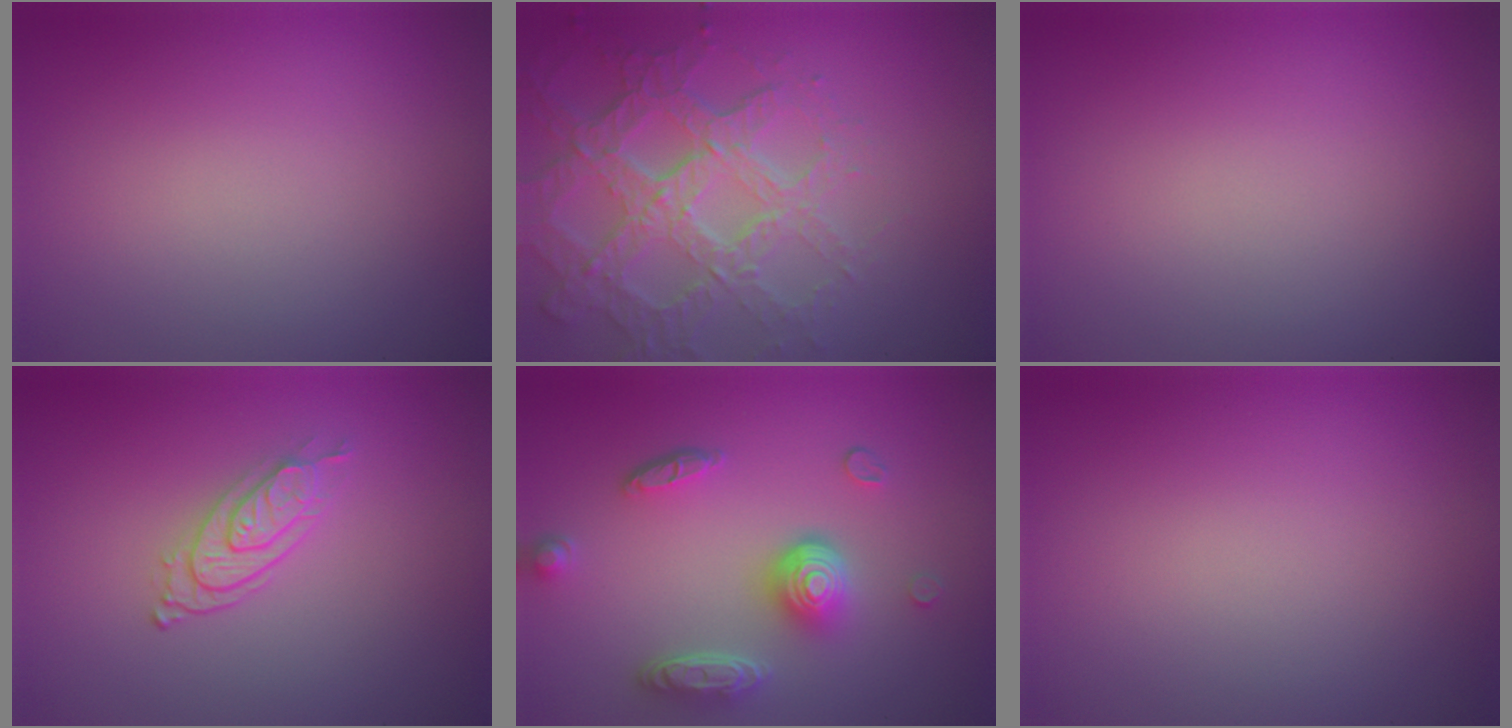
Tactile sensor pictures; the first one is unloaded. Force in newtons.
{"total": 7.4, "press": 5.2, "slide": 5.2}
{"total": 0.0}
{"total": 2.5, "press": 2.0, "slide": 1.5}
{"total": 5.2, "press": 3.8, "slide": 3.5}
{"total": 0.0}